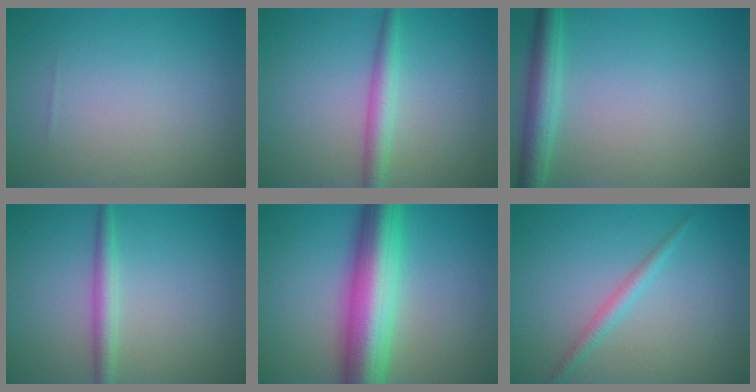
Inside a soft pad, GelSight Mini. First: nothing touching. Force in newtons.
{"total": 2.5, "press": 2.5, "slide": 0.0}
{"total": 3.5, "press": 3.5, "slide": 0.1}
{"total": 2.2, "press": 2.2, "slide": 0.0}
{"total": 9.7, "press": 9.7, "slide": 0.2}
{"total": 1.6, "press": 1.6, "slide": 0.1}